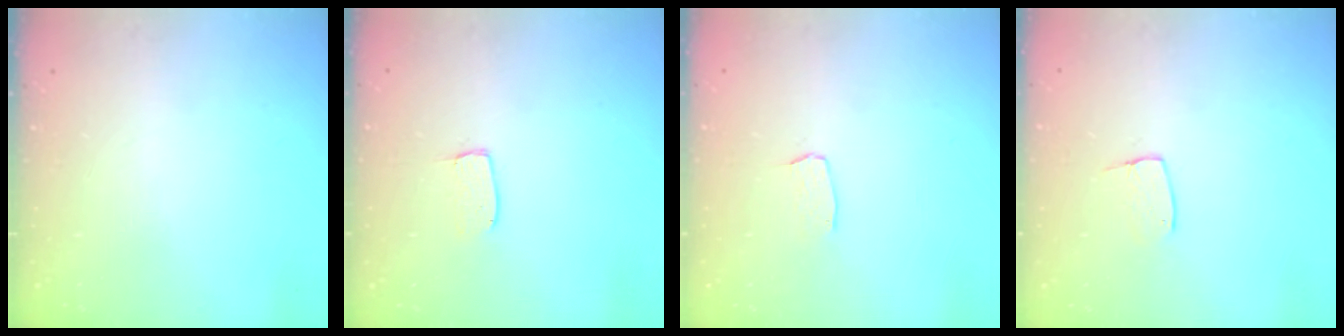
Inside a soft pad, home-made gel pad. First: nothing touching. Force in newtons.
{"total": 3.8, "press": 3.8, "slide": 0.3}
{"total": 3.0, "press": 3.0, "slide": 0.2}
{"total": 6.5, "press": 6.5, "slide": 0.4}